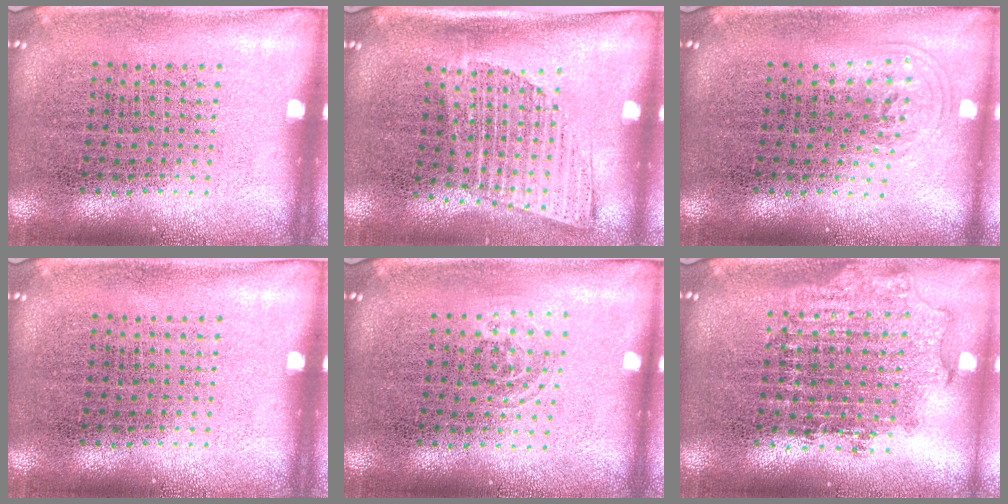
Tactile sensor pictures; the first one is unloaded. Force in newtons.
{"total": 1.4, "press": 1.1, "slide": 0.9}
{"total": 0.9, "press": 0.7, "slide": 0.6}
{"total": 0.0}
{"total": 0.8, "press": 0.6, "slide": 0.6}
{"total": 1.8, "press": 1.4, "slide": 1.1}